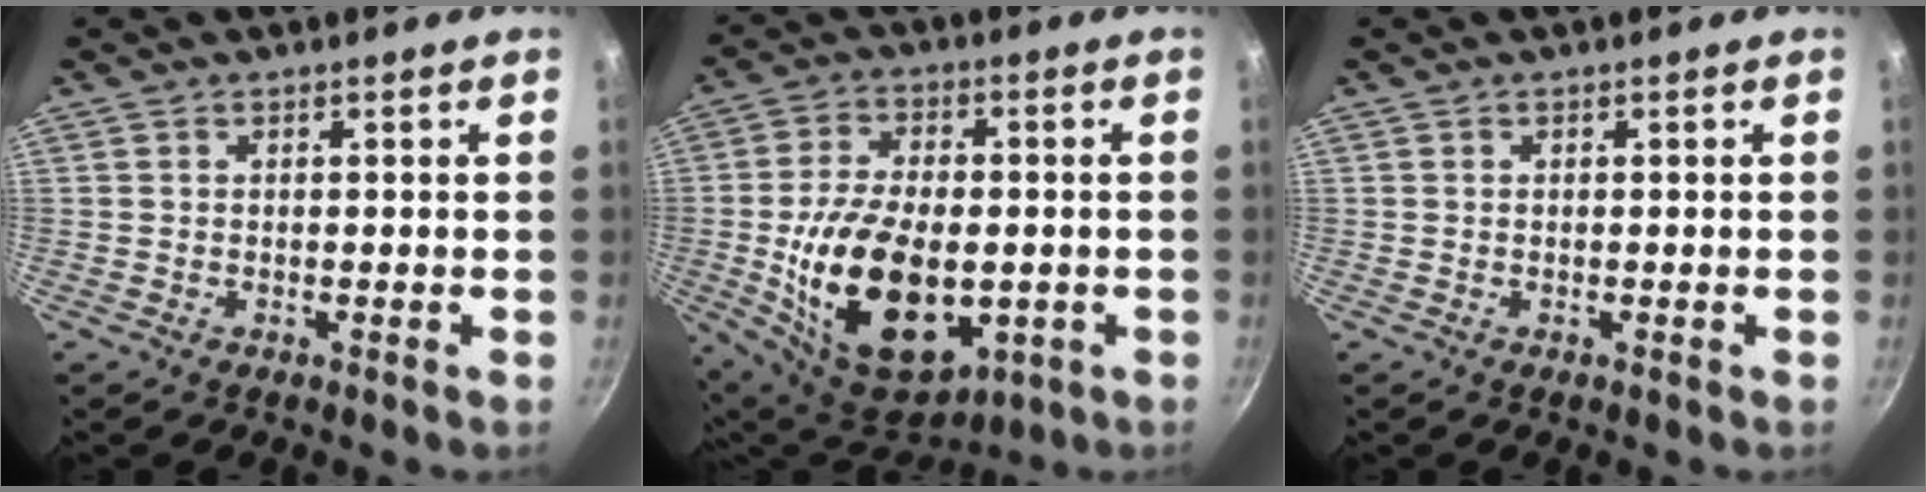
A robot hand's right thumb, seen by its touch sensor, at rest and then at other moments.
{"total": 21.8, "force": [-3.6, 12.9, 17.2], "torque": [-0.290, 0.004, -0.043]}
{"total": 0.0}